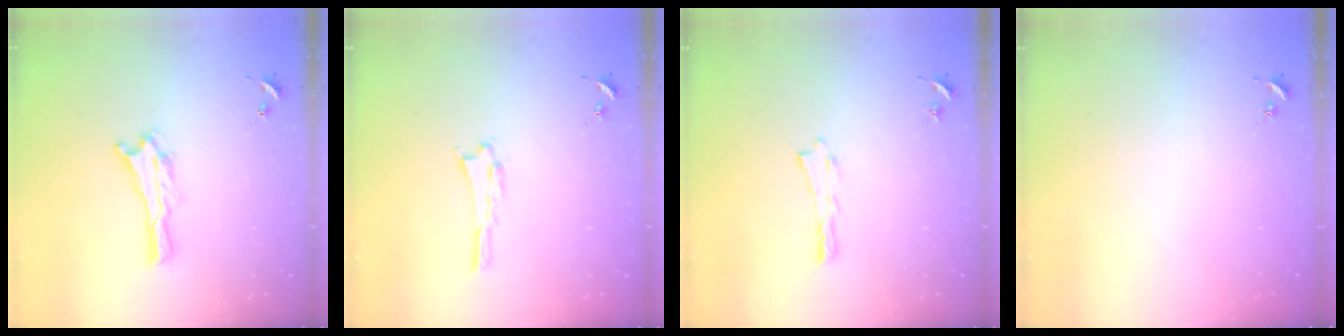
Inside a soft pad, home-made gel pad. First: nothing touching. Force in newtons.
{"total": 1.0, "press": 1.0, "slide": 0.2}
{"total": 0.0}
{"total": 0.0}